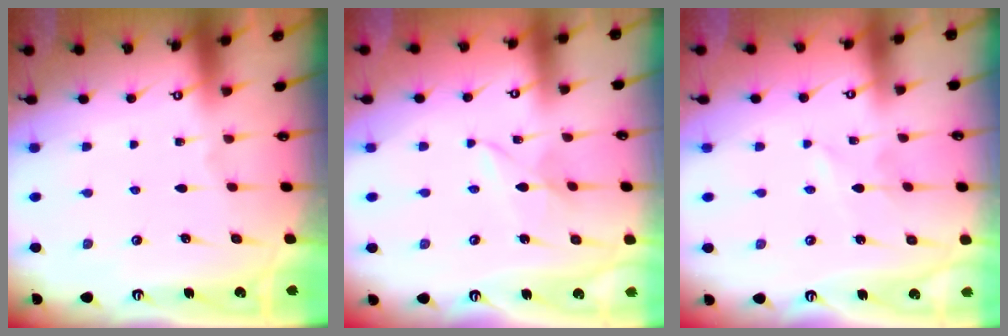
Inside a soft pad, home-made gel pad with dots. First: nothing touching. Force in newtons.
{"total": 2.9, "press": 2.9, "slide": 0.3}
{"total": 1.1, "press": 1.1, "slide": 0.2}